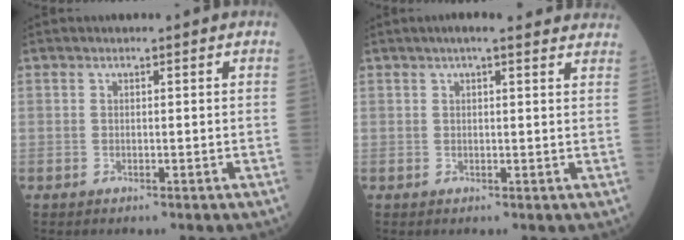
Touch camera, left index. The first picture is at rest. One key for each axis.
{"total": 9.7, "fx": 8.3, "fy": 1.4, "fz": 4.9, "tx": -0.056, "ty": 0.026, "tz": 0.087}